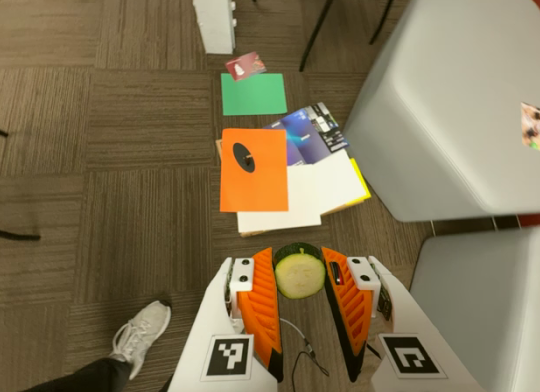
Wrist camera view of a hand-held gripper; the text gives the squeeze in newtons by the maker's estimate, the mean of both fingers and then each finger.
{"total": 8.7, "left": 8.7, "right": 8.8}